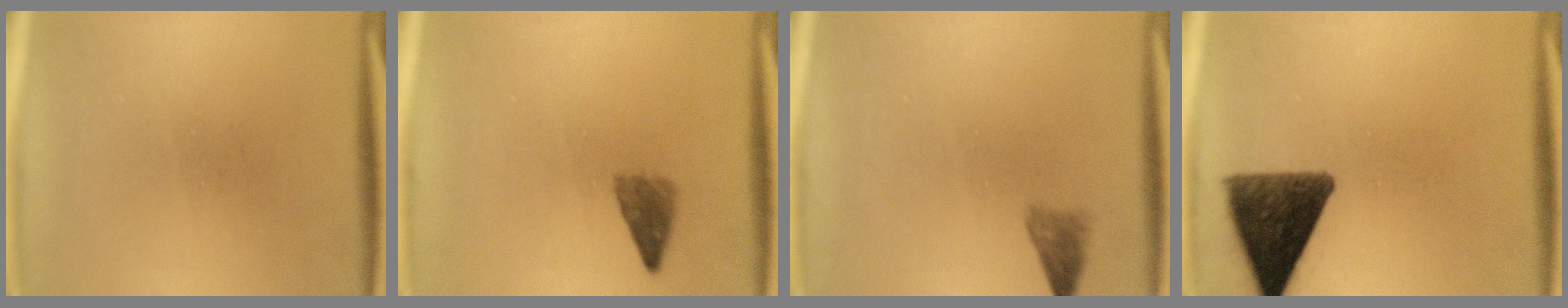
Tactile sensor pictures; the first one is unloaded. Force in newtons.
{"total": 2.4}
{"total": 1.9}
{"total": 11.3}